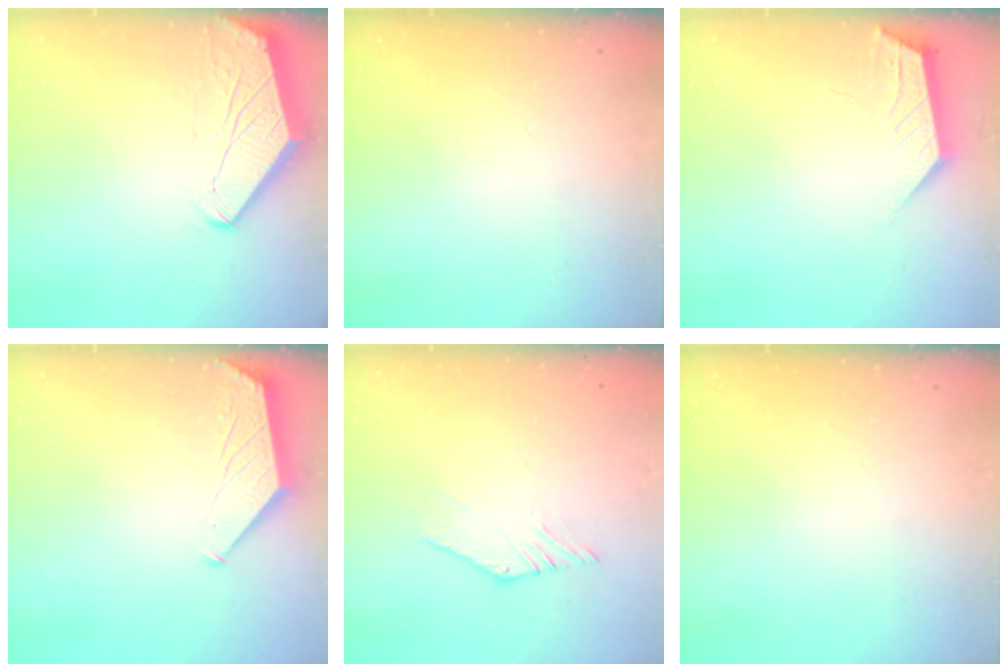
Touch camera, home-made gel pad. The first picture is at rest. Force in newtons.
{"total": 0.0}
{"total": 1.6, "press": 1.6, "slide": 0.4}
{"total": 1.0, "press": 1.0, "slide": 0.2}
{"total": 1.5, "press": 1.5, "slide": 0.3}
{"total": 0.0}